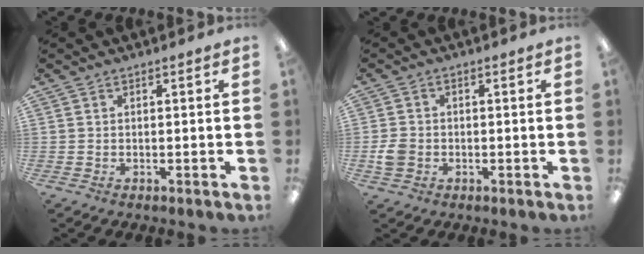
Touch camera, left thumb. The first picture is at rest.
{"total": 4.1, "force": [-1.0, 3.4, 2.1], "torque": [-0.033, 0.004, -0.019]}